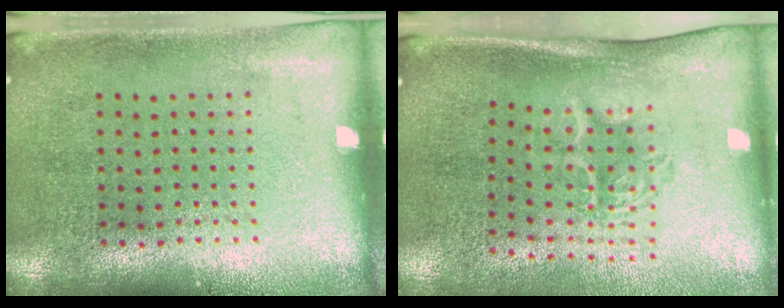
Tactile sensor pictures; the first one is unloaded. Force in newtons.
{"total": 1.8, "press": 1.3, "slide": 1.3}